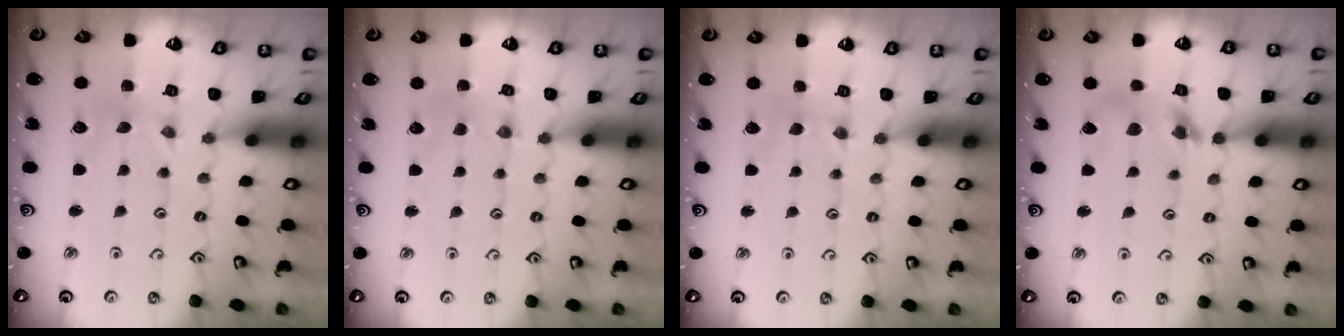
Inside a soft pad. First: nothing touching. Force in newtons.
{"total": 2.5, "press": 2.5, "slide": 0.4}
{"total": 1.1, "press": 1.1, "slide": 0.2}
{"total": 10.9, "press": 10.8, "slide": 1.3}